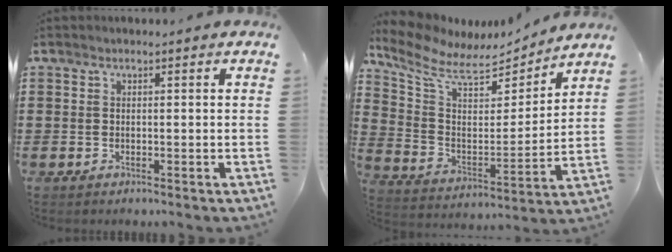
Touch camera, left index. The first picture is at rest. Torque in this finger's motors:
{"motor_torque": [1.84, -0.30, 0.28, 0.09]}